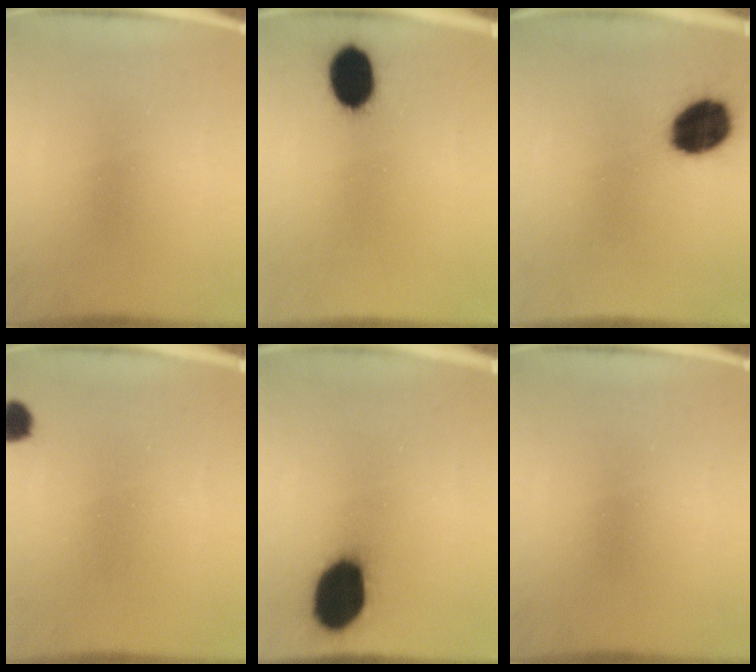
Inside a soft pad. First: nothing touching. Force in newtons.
{"total": 10.8}
{"total": 13.9}
{"total": 2.8}
{"total": 18.4}
{"total": 0.0}